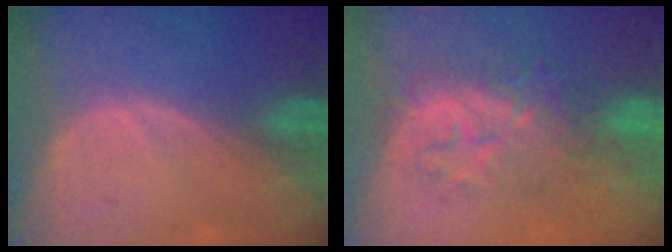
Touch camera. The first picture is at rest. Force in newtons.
{"total": 8.1, "press": 8.0, "slide": 1.2}